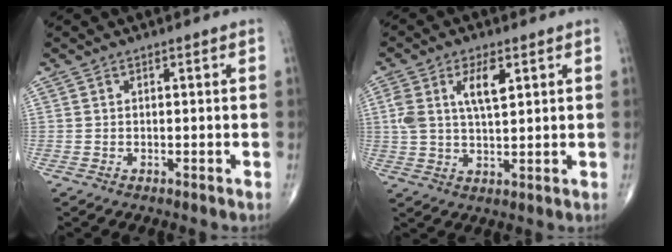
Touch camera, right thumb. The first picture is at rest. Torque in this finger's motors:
{"motor_torque": [0.08, 0.30, 0.95, 0.37, 0.21]}